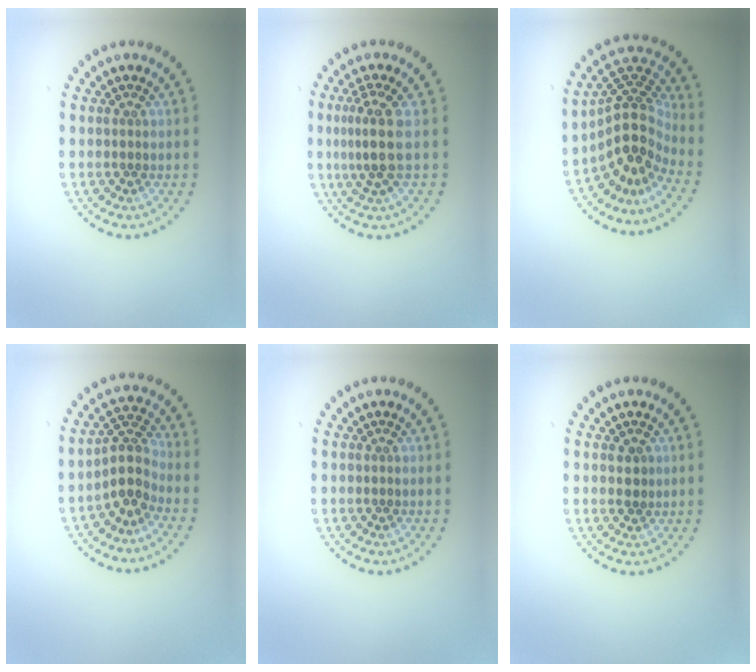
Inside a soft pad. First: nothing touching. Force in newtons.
{"total": 3.1, "press": 2.3, "slide": 2.0}
{"total": 5.1, "press": 3.6, "slide": 3.6}
{"total": 3.2, "press": 2.4, "slide": 2.1}
{"total": 0.0}
{"total": 1.1, "press": 1.1, "slide": 0.4}